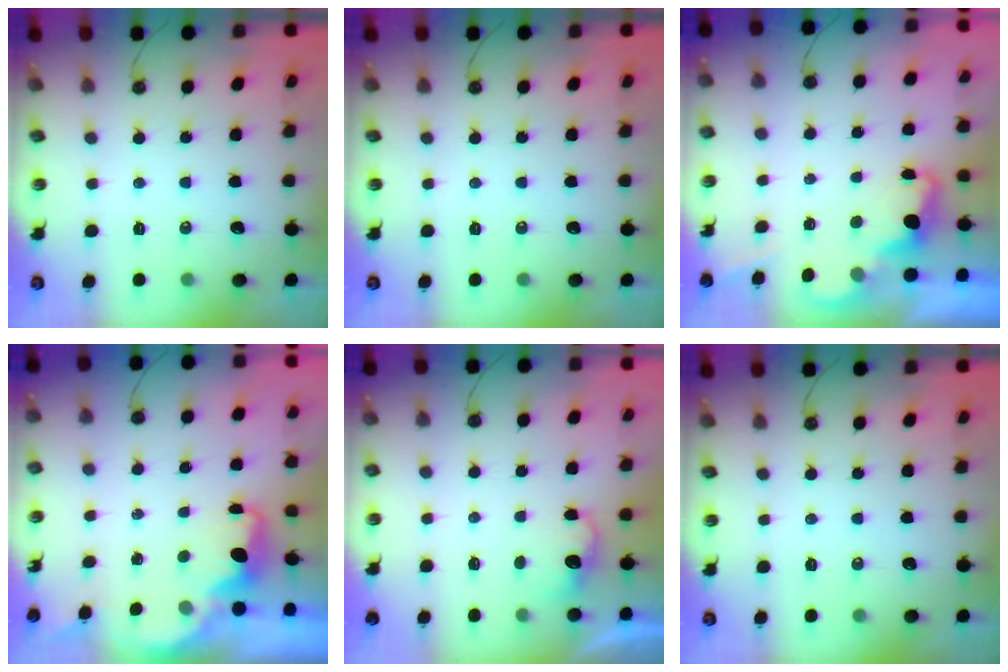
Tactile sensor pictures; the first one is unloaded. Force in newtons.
{"total": 0.0}
{"total": 2.4, "press": 2.4, "slide": 0.5}
{"total": 1.8, "press": 1.7, "slide": 0.7}
{"total": 4.0, "press": 3.8, "slide": 1.0}
{"total": 0.0}